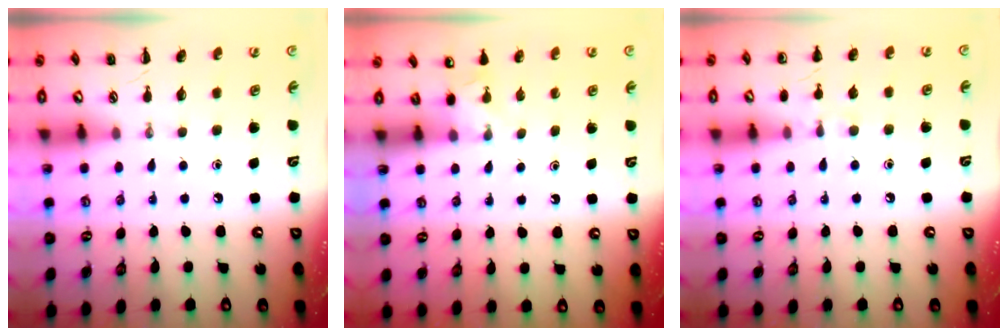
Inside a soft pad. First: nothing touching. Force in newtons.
{"total": 2.2, "press": 2.2, "slide": 0.6}
{"total": 5.9, "press": 5.7, "slide": 1.4}